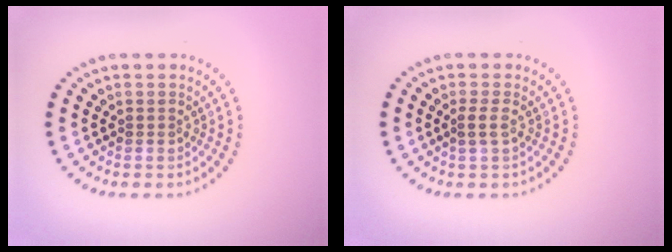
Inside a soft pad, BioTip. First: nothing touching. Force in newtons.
{"total": 1.1, "press": 1.0, "slide": 0.6}